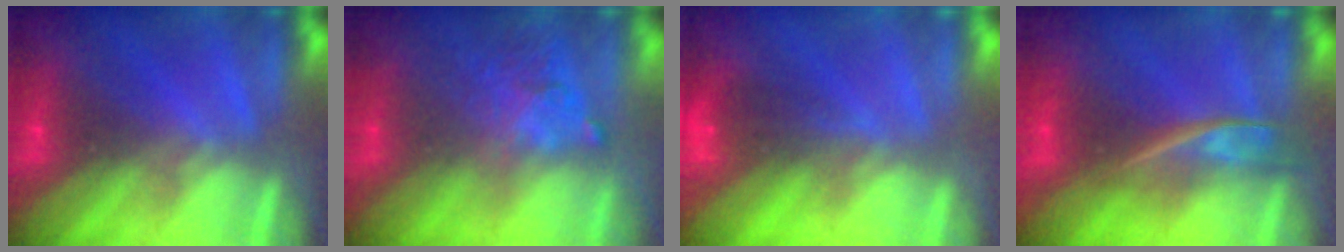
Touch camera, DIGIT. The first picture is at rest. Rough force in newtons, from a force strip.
{"total": 3.0}
{"total": 4.6}
{"total": 2.4}